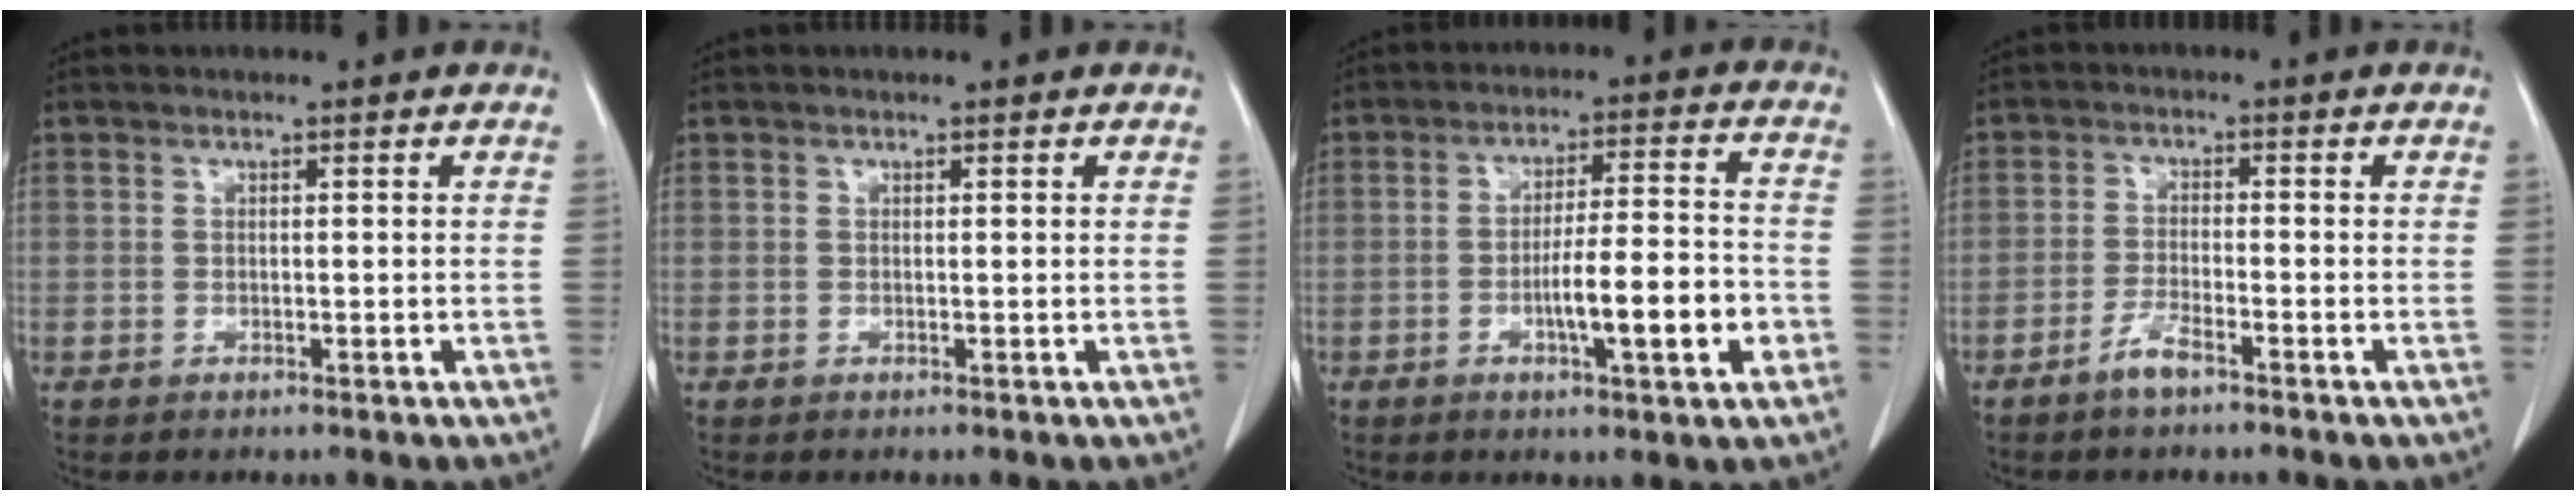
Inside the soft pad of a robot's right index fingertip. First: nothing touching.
{"total": 0.0}
{"total": 9.3, "force": [-3.0, 0.9, 8.8], "torque": [-0.140, 0.006, -0.046]}
{"total": 3.1, "force": [-2.3, 0.4, 2.1], "torque": [-0.046, 0.000, -0.043]}